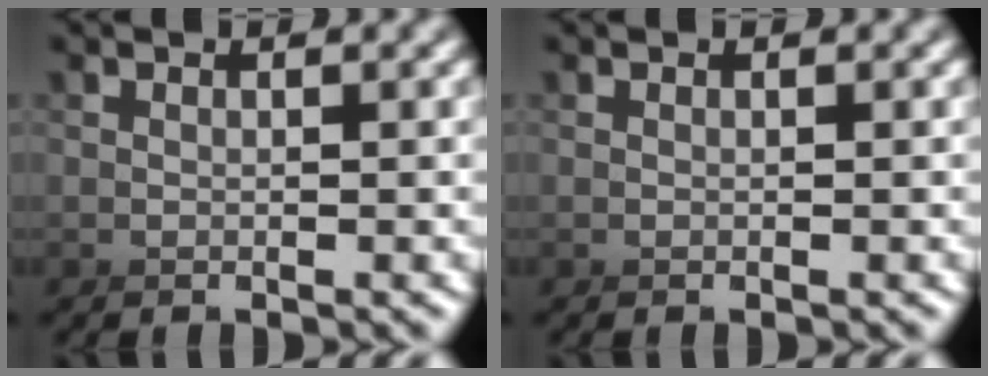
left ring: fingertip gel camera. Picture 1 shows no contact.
{"total": 0.0}